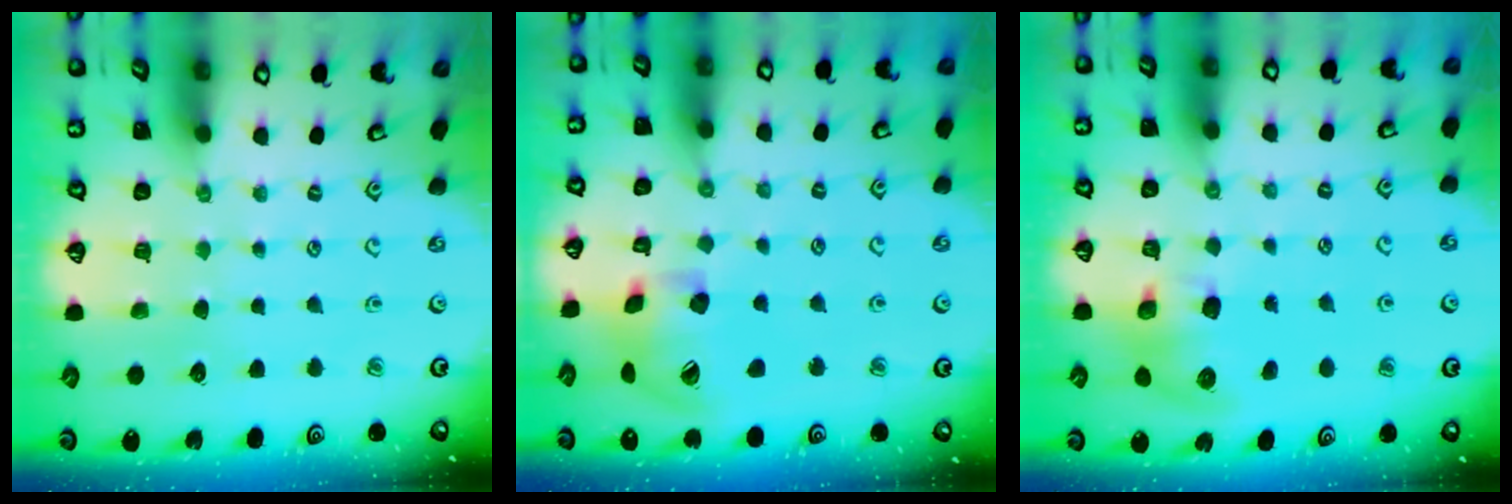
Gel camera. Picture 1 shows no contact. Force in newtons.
{"total": 14.6, "press": 14.6, "slide": 0.6}
{"total": 9.5, "press": 9.4, "slide": 1.1}